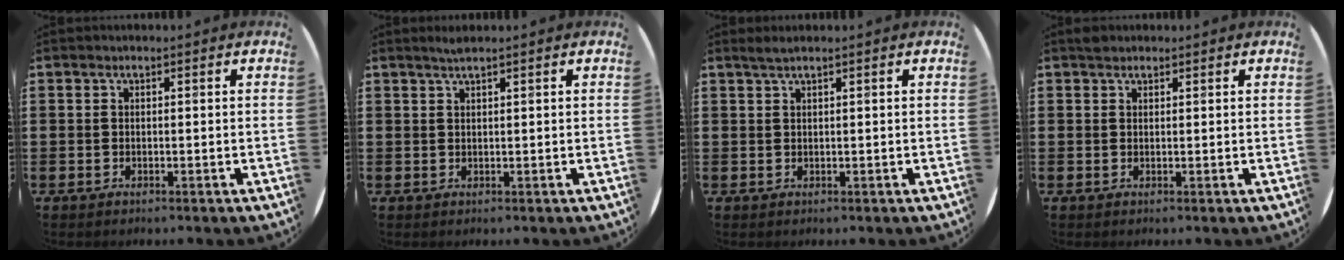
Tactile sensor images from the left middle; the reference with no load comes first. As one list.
[{"total": 1.4, "force": [1.1, -0.1, 0.8], "torque": [-0.014, 0.002, 0.019]}, {"total": 1.1, "force": [0.8, -0.1, 0.8], "torque": [-0.012, 0.003, 0.013]}, {"total": 0.9, "force": [0.9, 0.4, -0.1], "torque": [0.001, 0.003, 0.017]}]